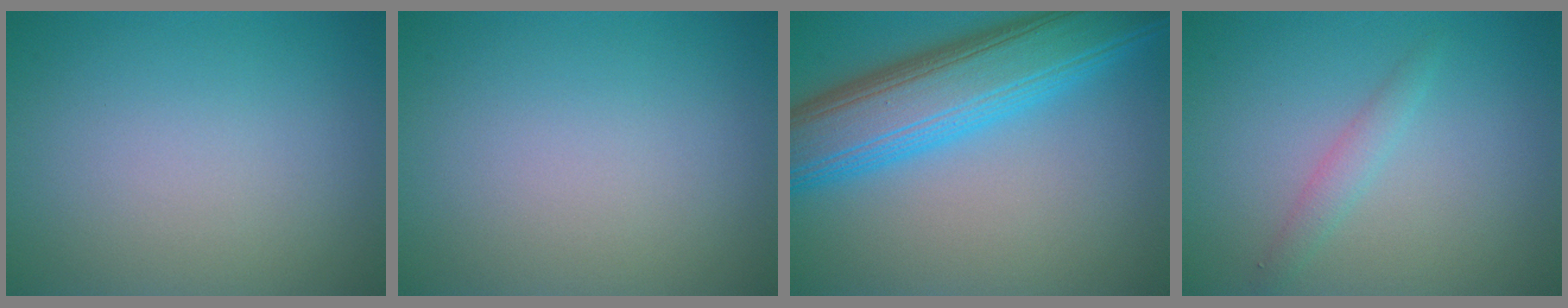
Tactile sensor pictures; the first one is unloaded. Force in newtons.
{"total": 0.0}
{"total": 9.6, "press": 9.6, "slide": 0.3}
{"total": 1.1, "press": 1.1, "slide": 0.1}